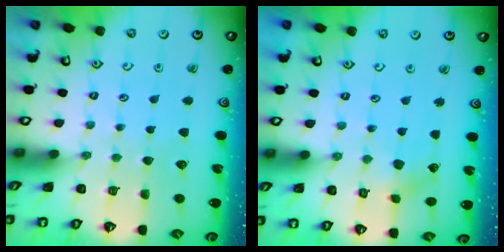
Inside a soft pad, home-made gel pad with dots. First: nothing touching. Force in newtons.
{"total": 2.5, "press": 2.3, "slide": 0.8}